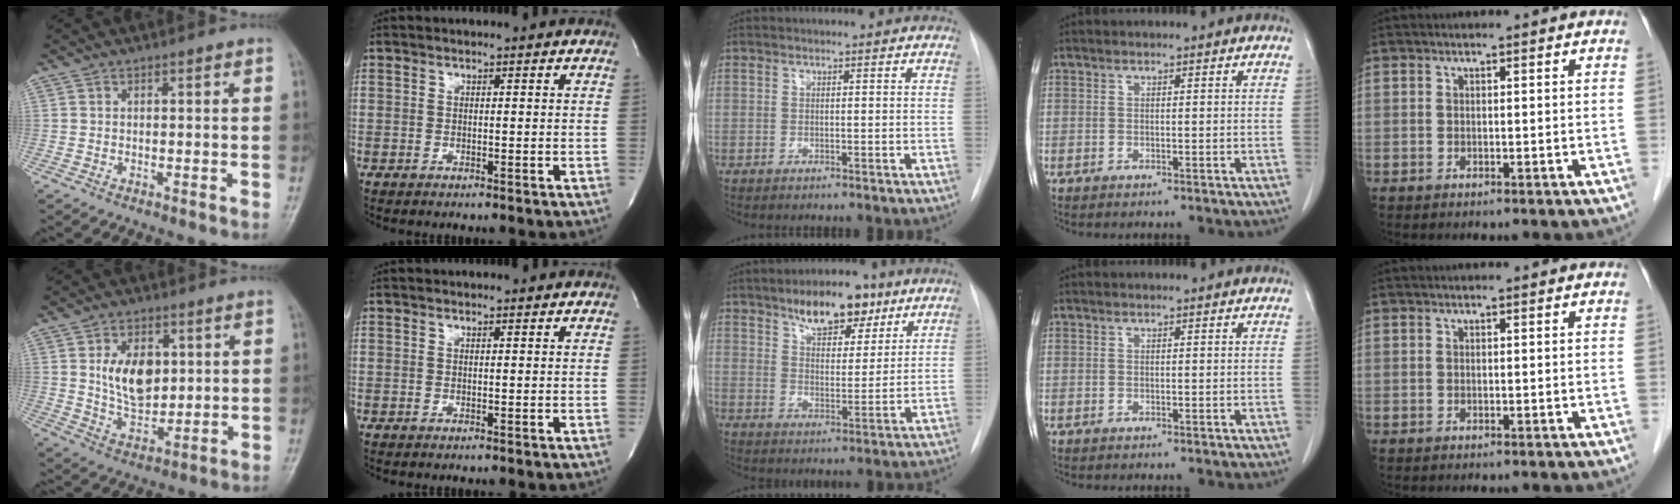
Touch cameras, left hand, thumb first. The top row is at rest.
{"thumb": {"total": 10.3, "force": [2.5, 6.4, 7.7], "torque": [-0.106, -0.020, 0.054]}, "middle": {"total": 9.7, "force": [6.4, 4.2, 6.0], "torque": [-0.093, 0.007, 0.106]}}